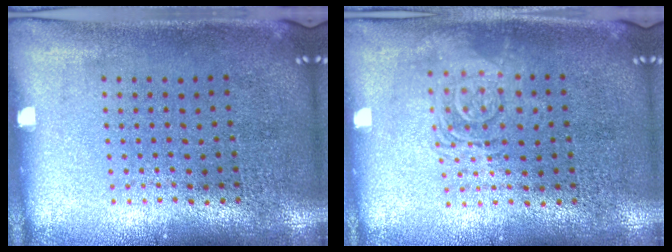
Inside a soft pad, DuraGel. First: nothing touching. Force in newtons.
{"total": 2.8, "press": 2.8, "slide": 0.5}